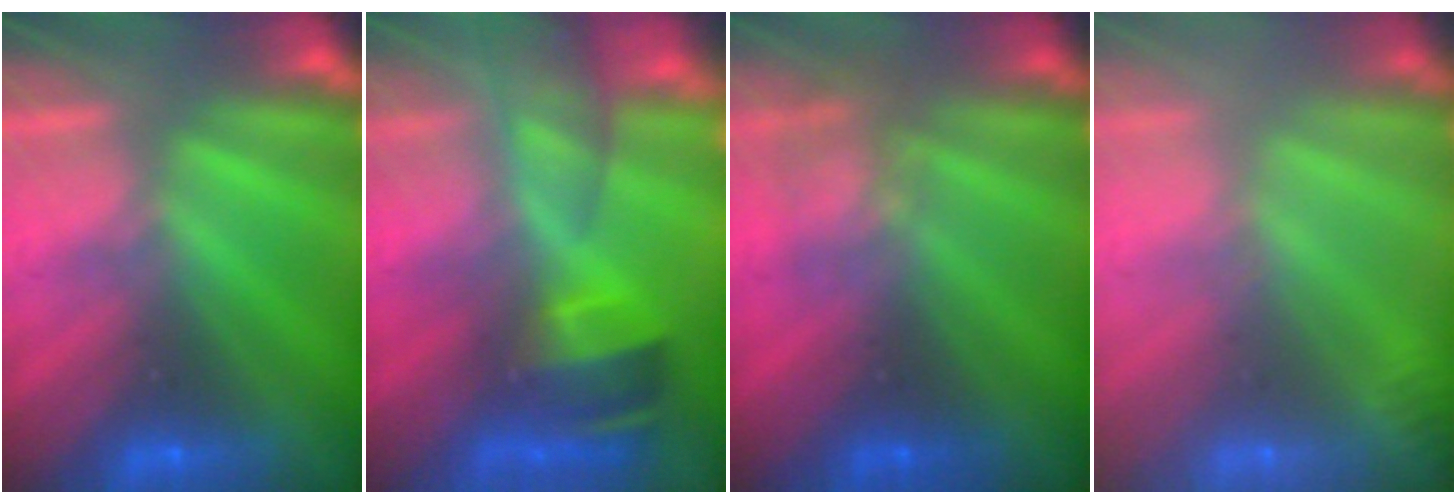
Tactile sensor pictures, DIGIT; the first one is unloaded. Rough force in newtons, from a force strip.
{"total": 8.2}
{"total": 2.4}
{"total": 2.5}